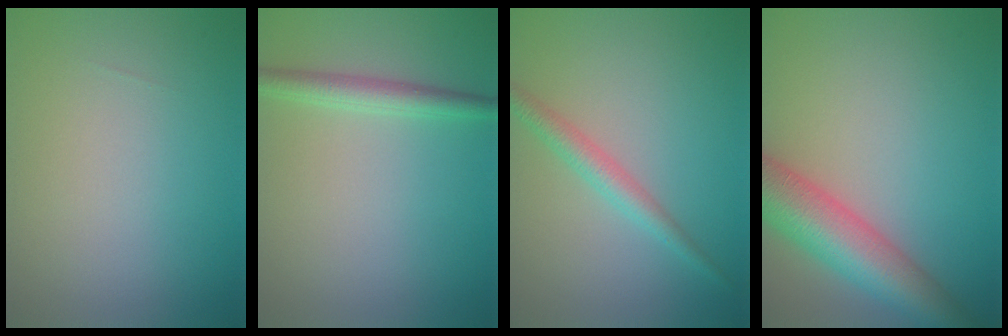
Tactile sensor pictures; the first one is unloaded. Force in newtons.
{"total": 2.3, "press": 2.3, "slide": 0.0}
{"total": 2.3, "press": 2.3, "slide": 0.1}
{"total": 8.2, "press": 8.2, "slide": 0.5}